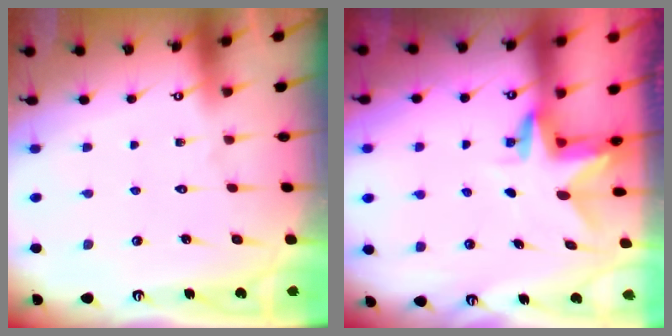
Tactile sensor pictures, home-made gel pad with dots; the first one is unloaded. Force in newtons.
{"total": 2.9, "press": 2.9, "slide": 0.2}